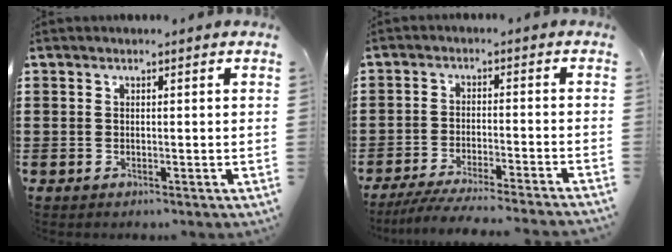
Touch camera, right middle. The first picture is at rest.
{"total": 4.8, "force": [-4.4, -0.2, 1.8], "torque": [-0.035, -0.011, -0.088]}